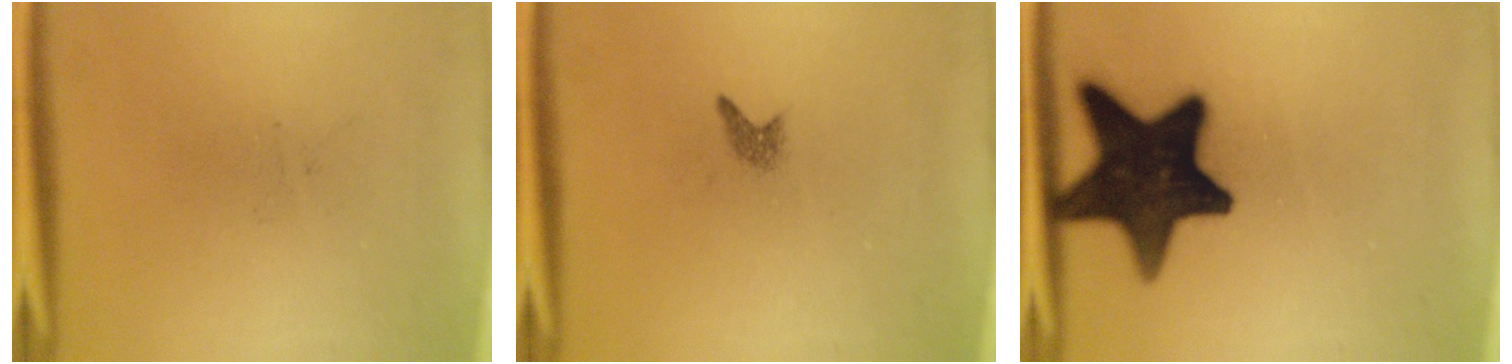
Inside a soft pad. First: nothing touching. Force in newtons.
{"total": 0.9}
{"total": 18.4}